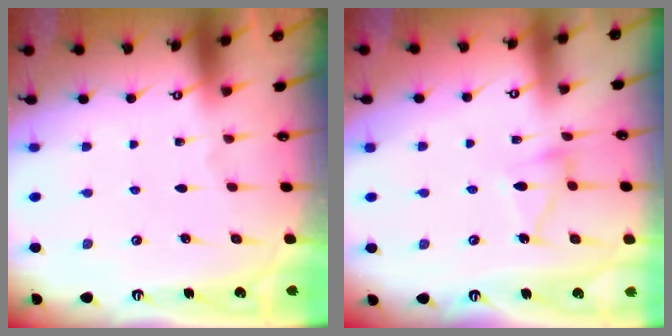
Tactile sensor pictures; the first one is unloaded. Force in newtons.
{"total": 6.7, "press": 6.6, "slide": 0.5}